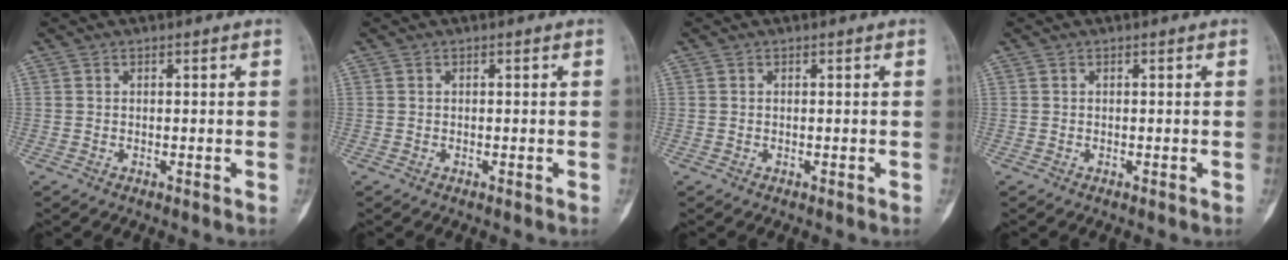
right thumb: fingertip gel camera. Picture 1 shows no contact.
{"total": 0.0}
{"total": 0.0}
{"total": 0.0}